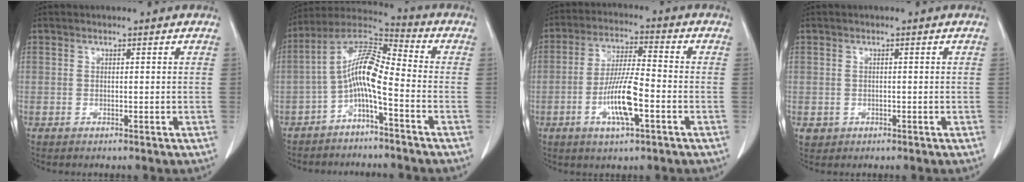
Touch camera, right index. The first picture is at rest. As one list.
[{"total": 9.9, "force": [-3.2, 1.9, 9.2], "torque": [-0.183, 0.035, -0.061]}, {"total": 9.9, "force": [-3.4, 1.9, 9.1], "torque": [-0.178, -0.001, -0.062]}, {"total": 2.3, "force": [-0.5, 2.1, 0.6], "torque": [-0.007, 0.004, 0.000]}]